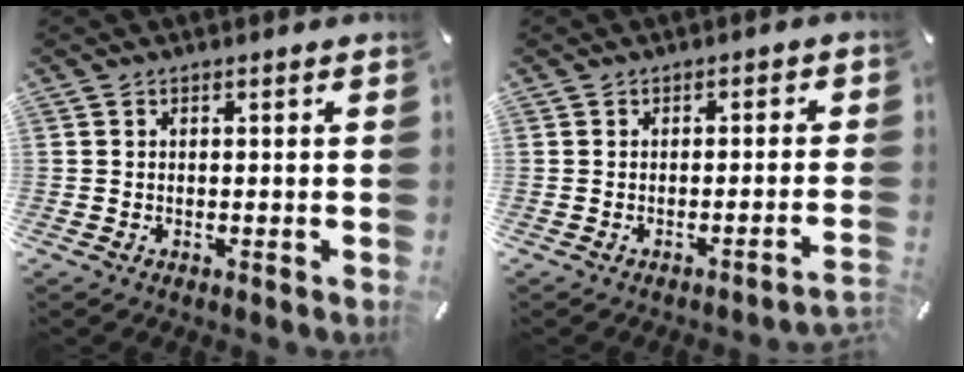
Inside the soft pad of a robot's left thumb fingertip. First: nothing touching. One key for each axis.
{"total": 2.7, "fx": -1.8, "fy": 0.4, "fz": 2.0, "tx": -0.034, "ty": 0.004, "tz": -0.033}